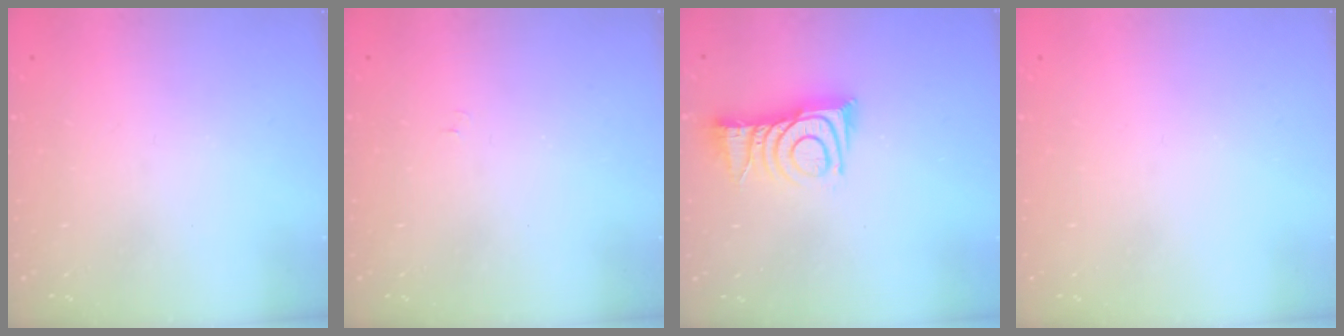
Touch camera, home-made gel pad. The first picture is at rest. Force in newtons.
{"total": 3.7, "press": 3.7, "slide": 0.5}
{"total": 11.4, "press": 11.4, "slide": 0.6}
{"total": 0.0}